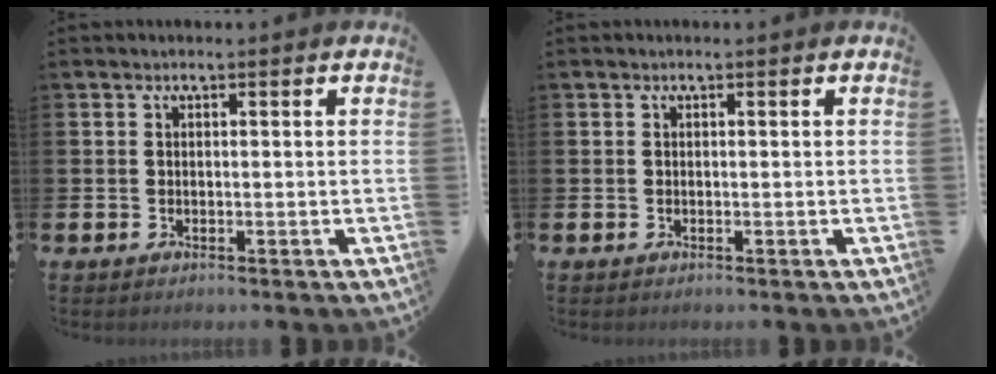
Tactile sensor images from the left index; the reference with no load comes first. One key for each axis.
{"total": 0.0}